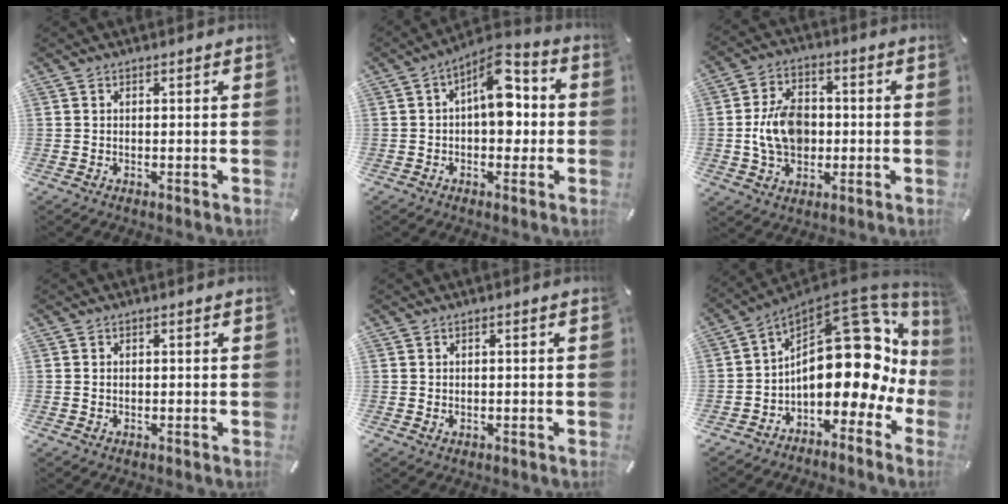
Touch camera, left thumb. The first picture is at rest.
{"total": 11.0, "force": [1.7, 6.1, 9.0], "torque": [-0.117, -0.012, 0.027]}
{"total": 10.8, "force": [-0.7, 8.2, 6.9], "torque": [-0.127, 0.008, -0.013]}
{"total": 0.6, "force": [0.0, 0.4, 0.4], "torque": [-0.009, 0.001, -0.001]}
{"total": 0.7, "force": [0.1, 0.6, 0.3], "torque": [-0.006, 0.004, 0.000]}
{"total": 24.9, "force": [3.8, 13.7, 20.5], "torque": [-0.314, -0.051, 0.070]}